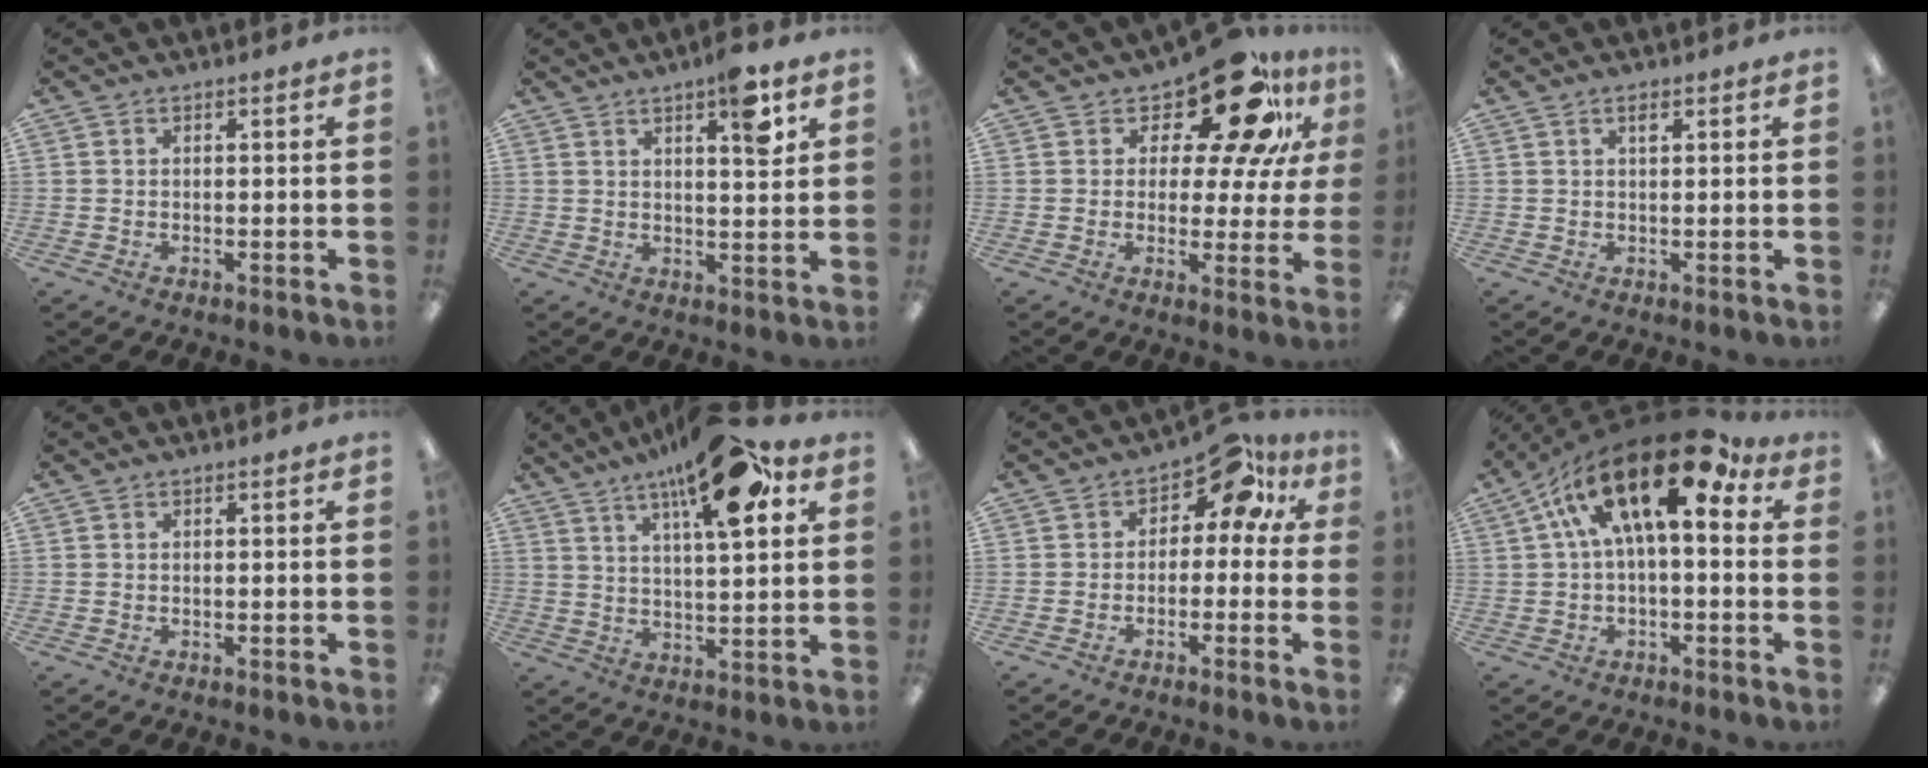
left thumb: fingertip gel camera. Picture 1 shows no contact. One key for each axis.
{"total": 7.8, "fx": 4.5, "fy": 2.1, "fz": 6.0, "tx": -0.072, "ty": -0.024, "tz": 0.066}
{"total": 17.6, "fx": 11.5, "fy": 7.0, "fz": 11.3, "tx": -0.173, "ty": -0.077, "tz": 0.191}
{"total": 1.6, "fx": 0.9, "fy": 0.6, "fz": 1.2, "tx": -0.027, "ty": 0.003, "tz": 0.016}
{"total": 0.0}
{"total": 18.1, "fx": 10.4, "fy": 6.1, "fz": 13.5, "tx": -0.205, "ty": -0.042, "tz": 0.161}
{"total": 8.1, "fx": 3.8, "fy": 4.5, "fz": 5.6, "tx": -0.078, "ty": -0.025, "tz": 0.064}
{"total": 20.0, "fx": 8.5, "fy": 8.1, "fz": 16.1, "tx": -0.299, "ty": -0.042, "tz": 0.141}